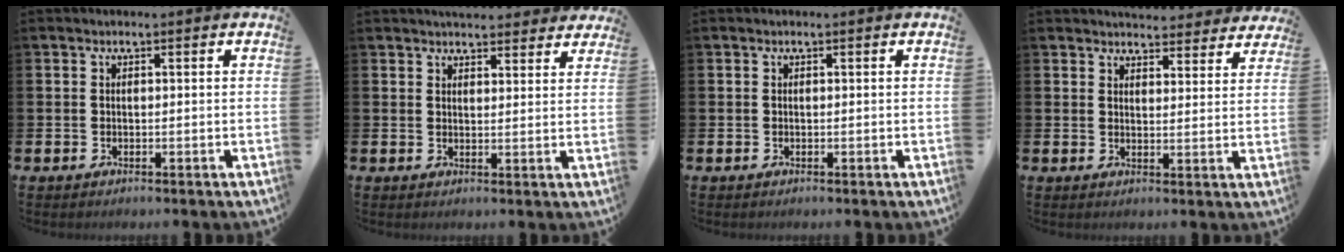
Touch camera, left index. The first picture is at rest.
{"total": 4.4, "force": [4.2, 1.2, 0.3], "torque": [-0.001, -0.022, 0.076]}
{"total": 0.0}
{"total": 4.9, "force": [4.8, 1.2, 0.1], "torque": [-0.002, -0.031, 0.085]}